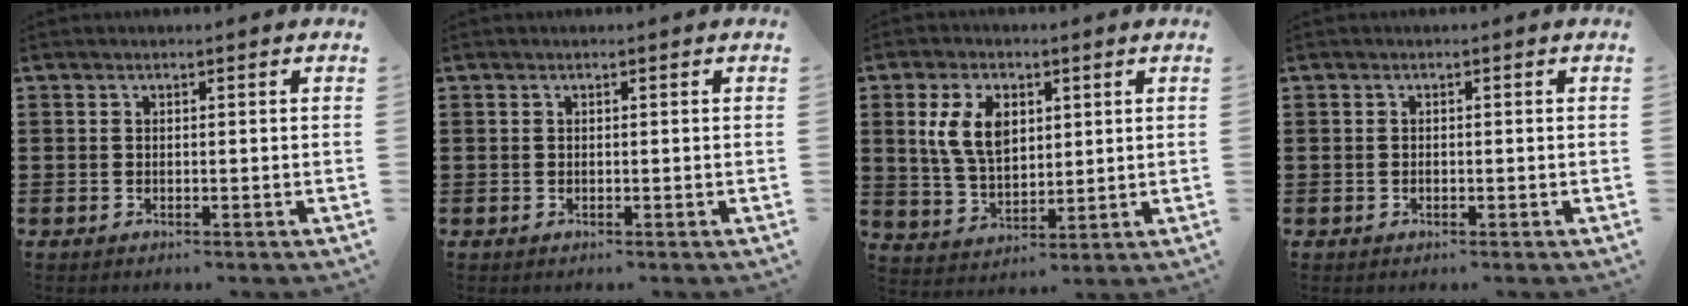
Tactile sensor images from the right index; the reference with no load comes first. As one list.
[{"total": 0.0}, {"total": 8.1, "force": [2.4, 4.9, 5.9], "torque": [-0.142, 0.011, 0.040]}, {"total": 0.0}]